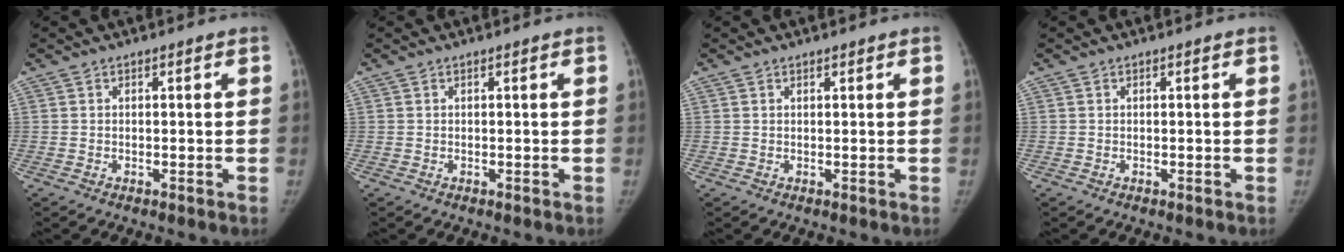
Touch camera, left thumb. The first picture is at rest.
{"total": 0.0}
{"total": 0.0}
{"total": 0.0}